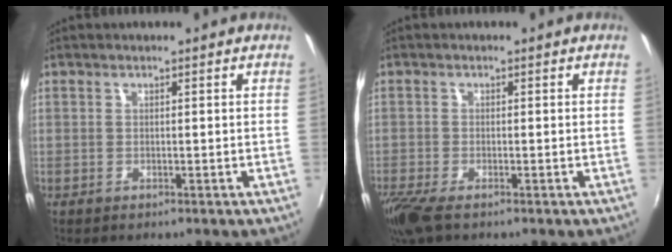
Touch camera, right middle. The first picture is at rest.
{"total": 5.0, "force": [-3.6, 1.1, 3.4], "torque": [-0.081, -0.023, -0.070]}